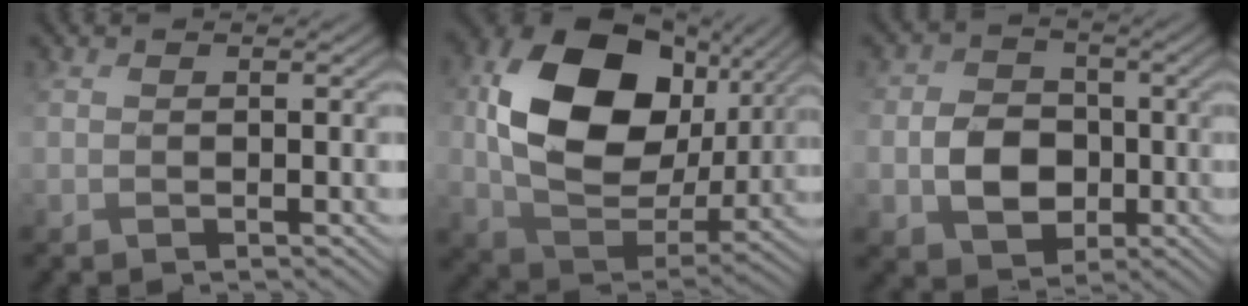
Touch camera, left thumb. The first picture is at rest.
{"total": 16.3, "force": [4.7, 11.8, 10.2], "torque": [-0.218, 0.001, 0.099]}
{"total": 5.6, "force": [-0.9, 4.9, 2.5], "torque": [-0.055, 0.001, -0.019]}